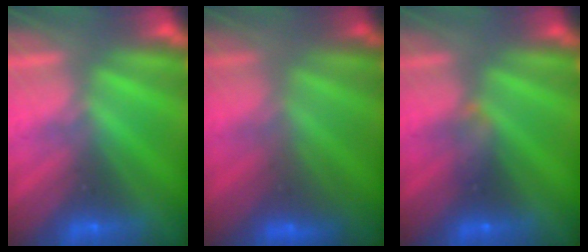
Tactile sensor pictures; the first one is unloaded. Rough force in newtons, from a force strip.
{"total": 2.9}
{"total": 2.2}